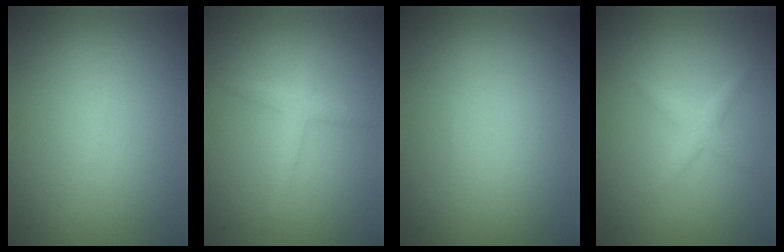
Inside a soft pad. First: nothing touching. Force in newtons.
{"total": 1.9, "press": 1.9, "slide": 0.1}
{"total": 0.0}
{"total": 1.5, "press": 1.5, "slide": 0.1}